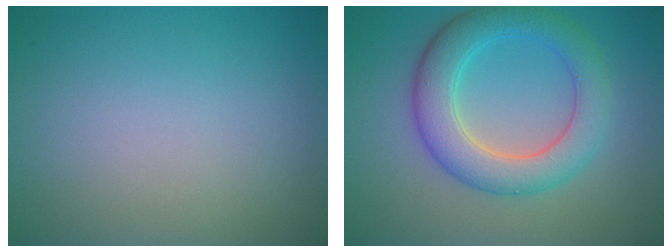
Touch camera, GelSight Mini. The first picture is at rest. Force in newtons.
{"total": 5.9, "press": 5.9, "slide": 0.0}